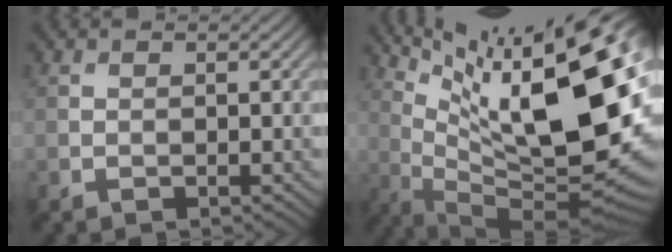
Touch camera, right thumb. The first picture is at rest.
{"total": 20.4, "force": [7.3, 6.0, 18.0], "torque": [-0.261, 0.017, 0.132]}